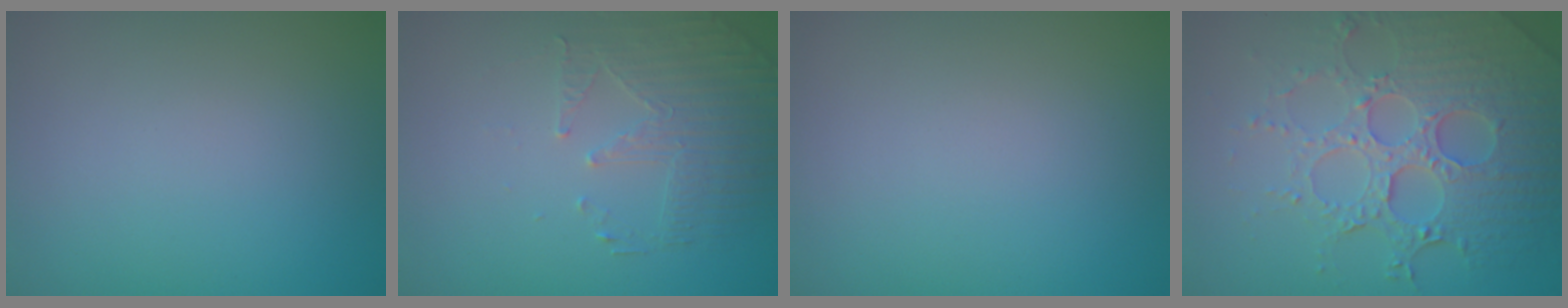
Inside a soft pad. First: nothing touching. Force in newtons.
{"total": 2.2, "press": 1.8, "slide": 1.2}
{"total": 0.0}
{"total": 8.1, "press": 5.8, "slide": 5.6}